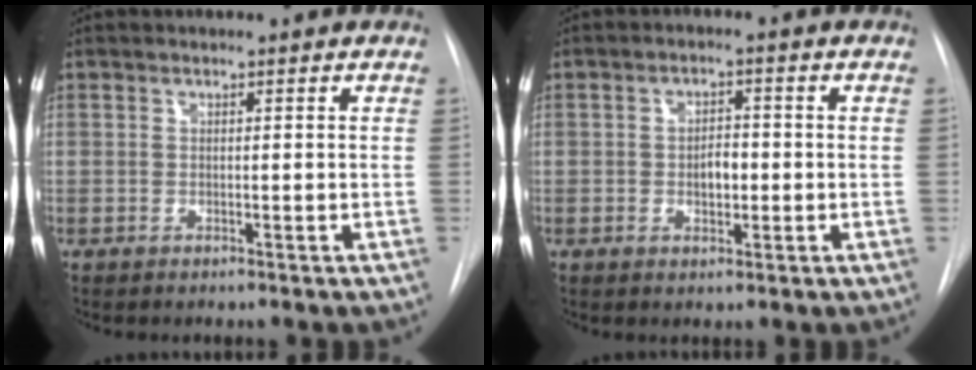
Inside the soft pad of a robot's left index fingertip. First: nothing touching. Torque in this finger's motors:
{"motor_torque": [0.17, 0.01, 0.11, 0.03]}